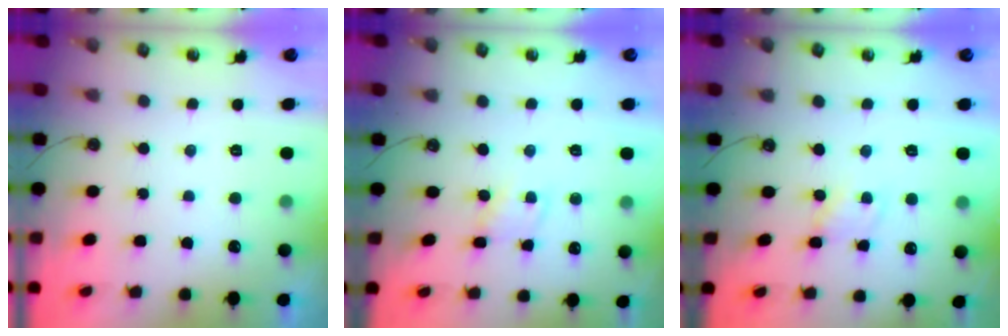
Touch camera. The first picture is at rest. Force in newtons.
{"total": 2.8, "press": 2.8, "slide": 0.3}
{"total": 1.6, "press": 1.6, "slide": 0.2}